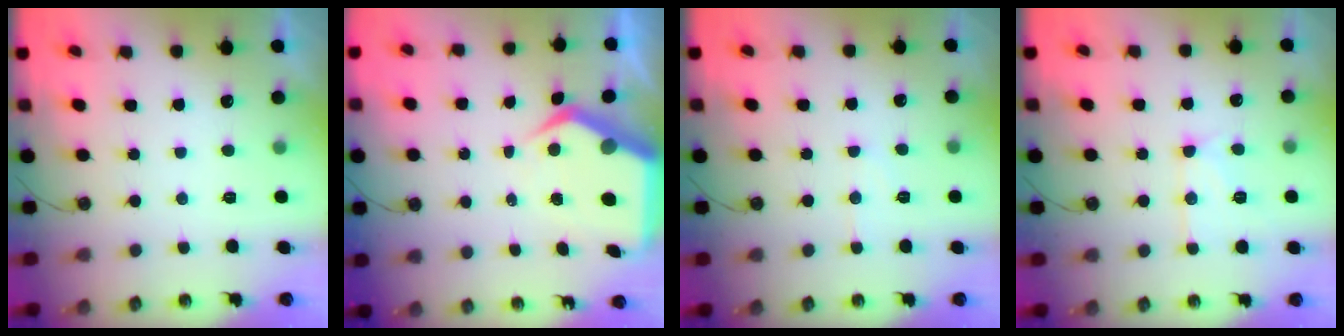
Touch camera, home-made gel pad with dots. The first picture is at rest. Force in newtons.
{"total": 8.4, "press": 8.3, "slide": 1.1}
{"total": 5.8, "press": 5.8, "slide": 0.4}
{"total": 11.9, "press": 11.9, "slide": 1.1}